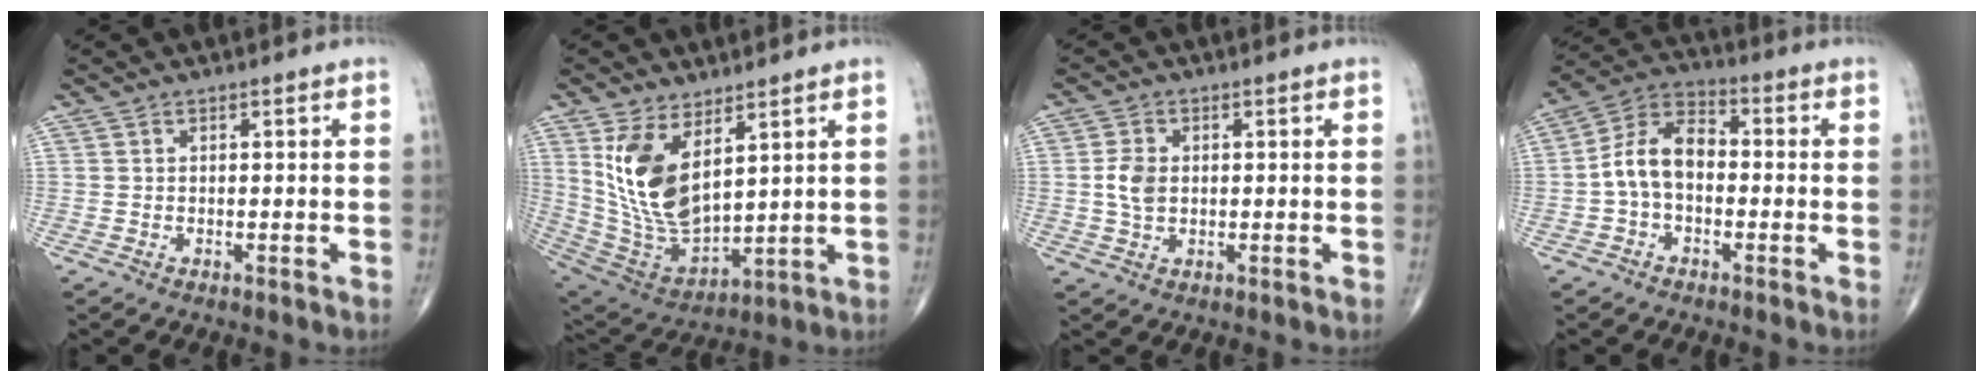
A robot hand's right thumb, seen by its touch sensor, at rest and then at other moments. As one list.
[{"total": 15.3, "force": [5.7, 7.7, 12.0], "torque": [-0.216, -0.031, 0.135]}, {"total": 4.4, "force": [0.2, 3.0, 3.1], "torque": [-0.061, 0.002, 0.003]}, {"total": 9.6, "force": [-1.2, 6.2, 7.3], "torque": [-0.125, 0.036, -0.037]}]